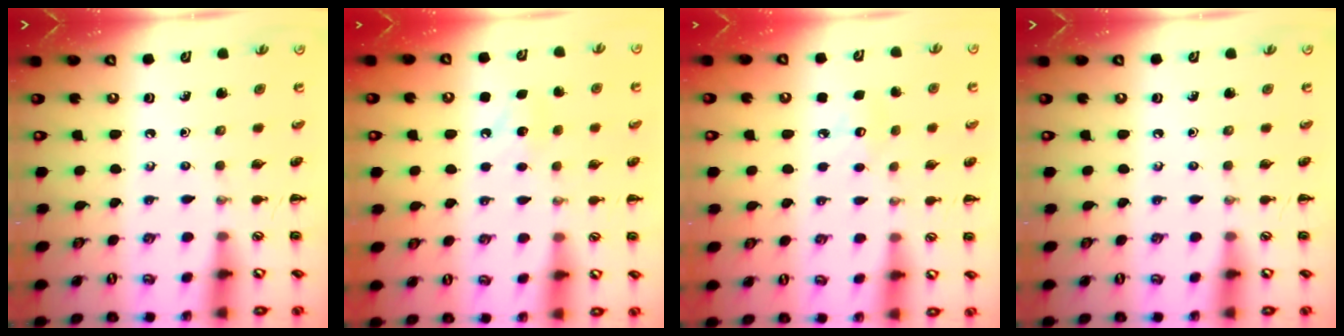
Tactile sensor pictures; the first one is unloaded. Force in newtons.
{"total": 5.6, "press": 5.4, "slide": 1.5}
{"total": 7.3, "press": 7.1, "slide": 1.7}
{"total": 0.0}